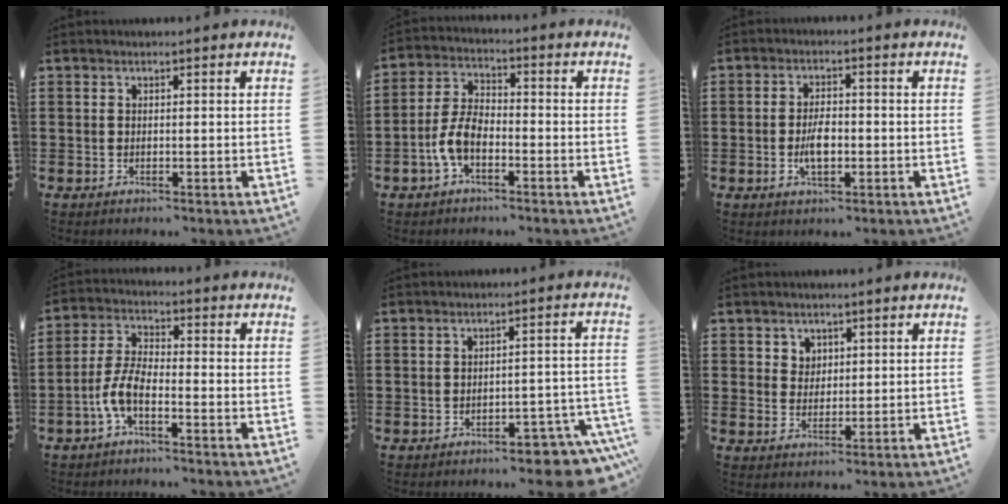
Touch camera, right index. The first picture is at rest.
{"total": 6.3, "force": [-2.6, 3.2, 4.7], "torque": [-0.116, 0.002, -0.057]}
{"total": 4.5, "force": [-0.9, 2.2, 3.9], "torque": [-0.084, 0.000, -0.019]}
{"total": 6.0, "force": [-3.1, 1.9, 4.7], "torque": [-0.114, -0.005, -0.064]}
{"total": 4.7, "force": [-4.1, 0.7, 2.2], "torque": [-0.035, -0.003, -0.076]}
{"total": 2.5, "force": [1.6, 1.9, 0.3], "torque": [-0.013, 0.007, 0.030]}